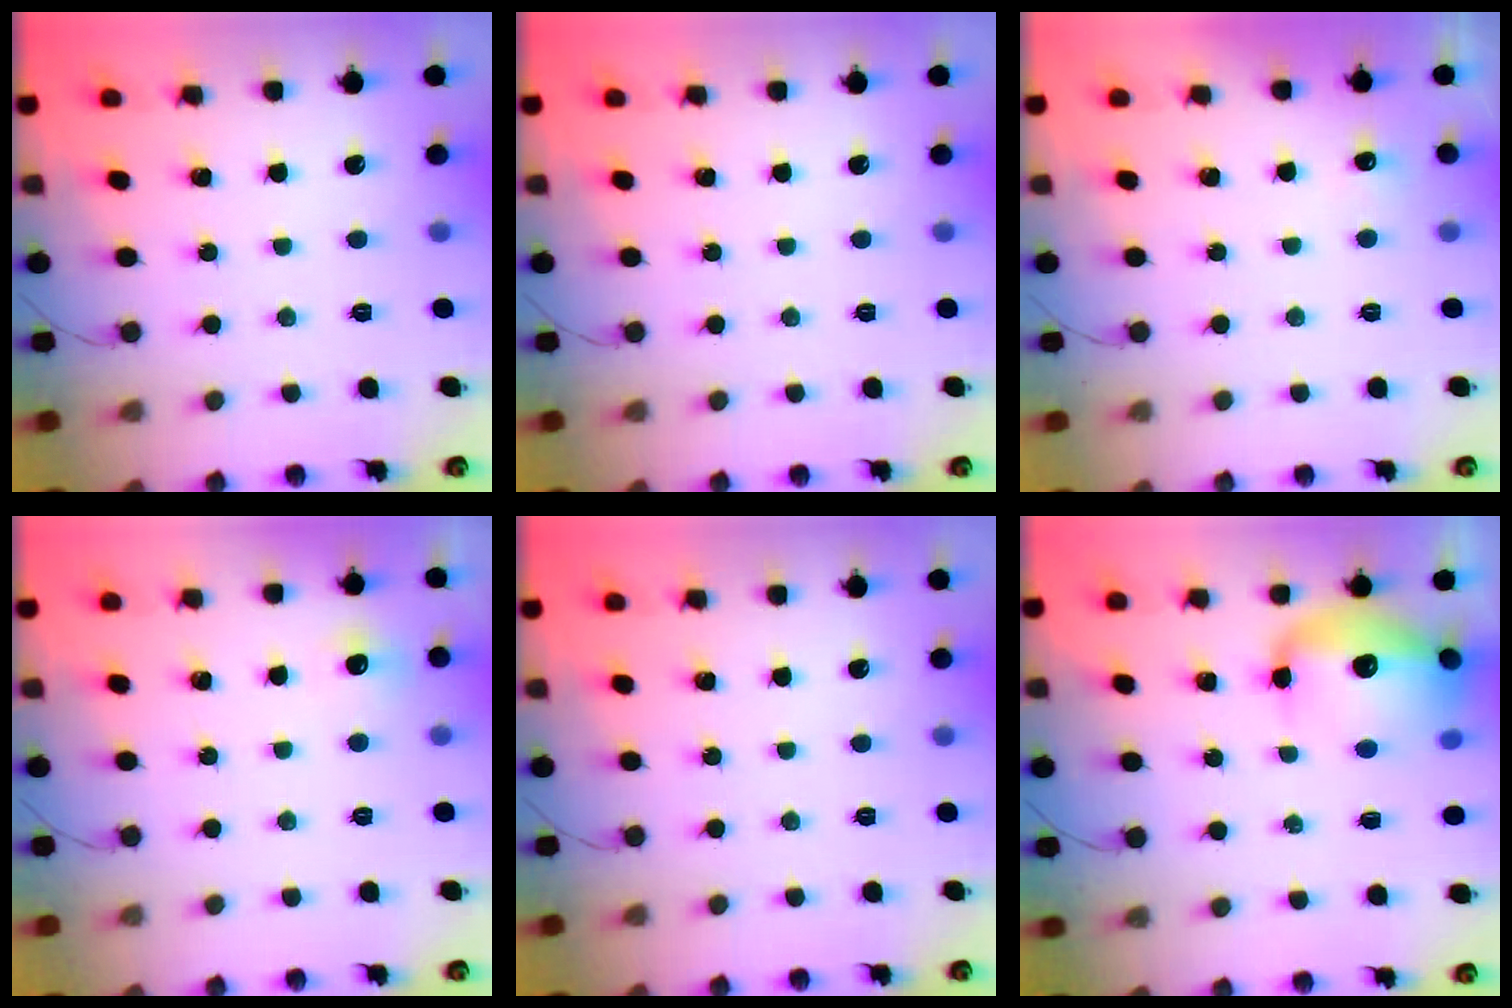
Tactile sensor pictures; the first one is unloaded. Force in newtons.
{"total": 0.0}
{"total": 11.2, "press": 3.5, "slide": 10.6}
{"total": 4.6, "press": 4.3, "slide": 1.5}
{"total": 0.0}
{"total": 15.2, "press": 14.8, "slide": 3.6}